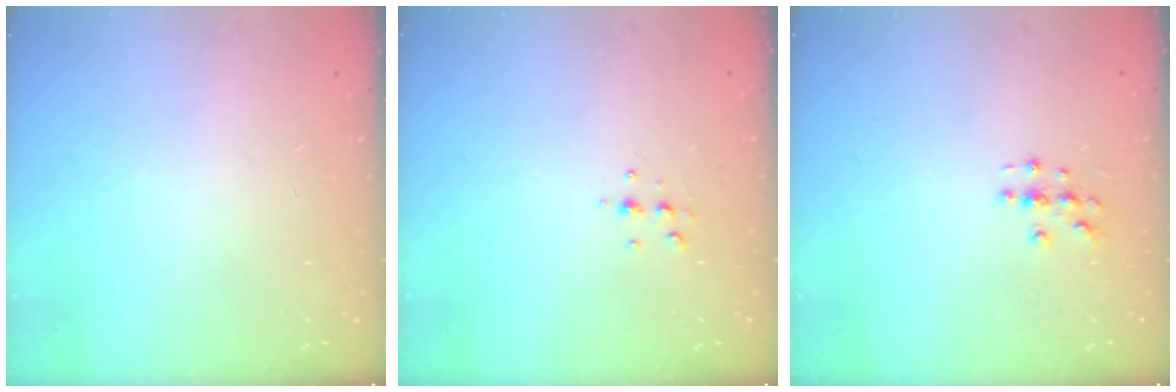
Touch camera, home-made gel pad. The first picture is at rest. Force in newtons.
{"total": 4.7, "press": 4.6, "slide": 1.0}
{"total": 3.0, "press": 3.0, "slide": 0.3}